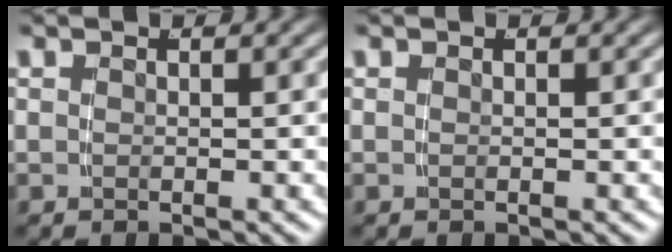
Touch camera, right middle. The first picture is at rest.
{"total": 0.0}